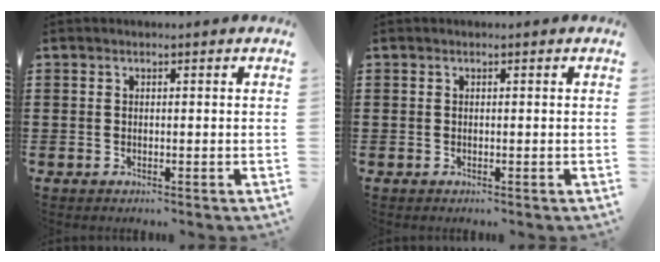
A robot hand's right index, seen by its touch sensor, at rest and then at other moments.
{"total": 0.0}